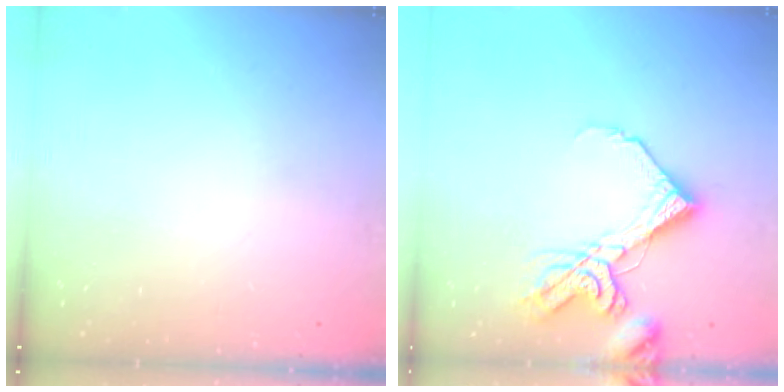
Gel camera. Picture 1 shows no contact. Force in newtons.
{"total": 12.1, "press": 12.0, "slide": 1.3}